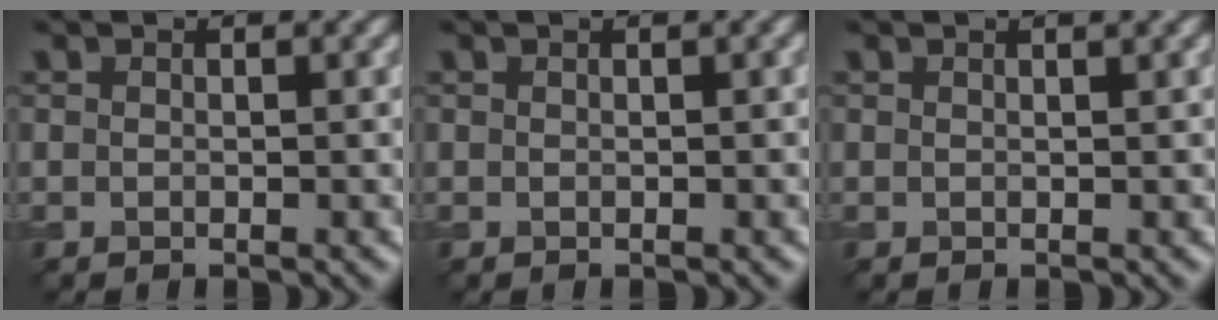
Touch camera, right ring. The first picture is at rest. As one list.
[{"total": 0.9, "force": [0.4, 0.2, 0.7], "torque": [-0.004, 0.012, 0.004]}, {"total": 1.1, "force": [0.7, 0.3, 0.8], "torque": [-0.004, 0.003, 0.006]}]